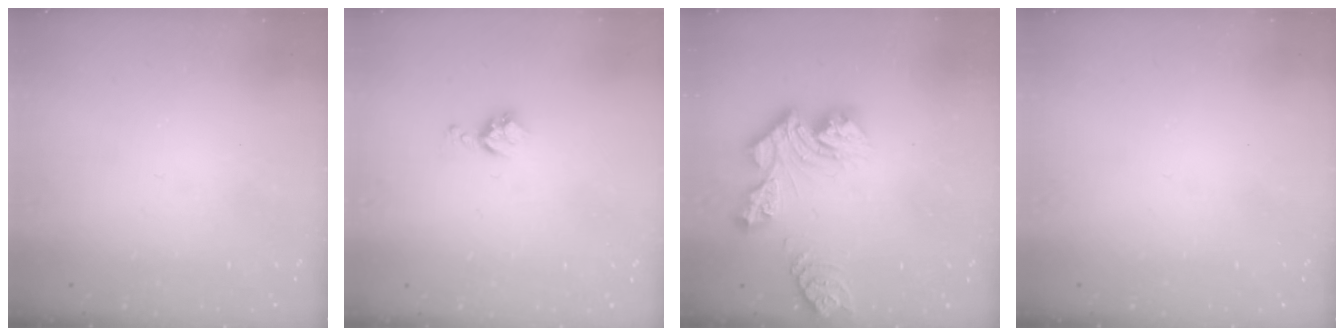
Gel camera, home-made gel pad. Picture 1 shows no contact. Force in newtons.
{"total": 5.0, "press": 5.0, "slide": 0.4}
{"total": 13.3, "press": 13.3, "slide": 1.2}
{"total": 0.0}